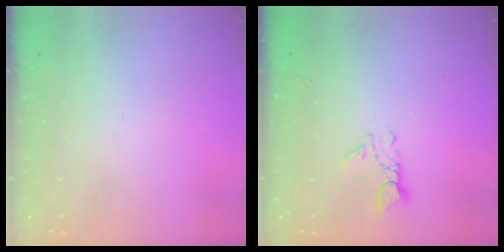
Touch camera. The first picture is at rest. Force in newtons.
{"total": 3.3, "press": 3.3, "slide": 0.3}